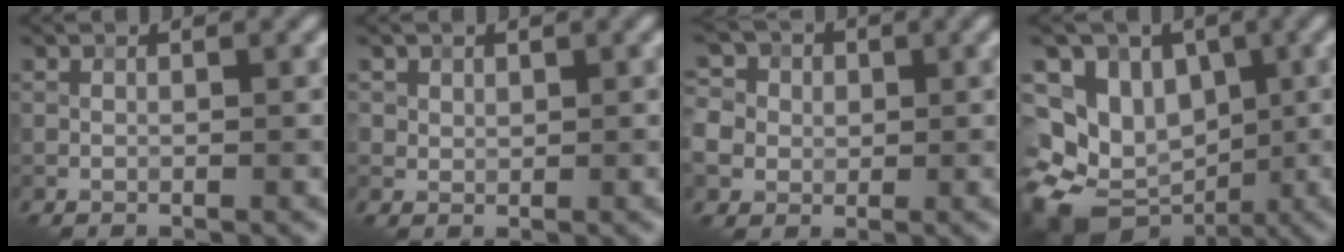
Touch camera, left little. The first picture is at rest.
{"total": 1.3, "force": [0.8, 1.0, 0.2], "torque": [-0.003, -0.008, 0.021]}
{"total": 8.2, "force": [0.7, 7.5, 3.1], "torque": [-0.076, 0.036, -0.016]}
{"total": 11.5, "force": [-2.9, 9.7, 5.5], "torque": [-0.092, -0.002, -0.055]}